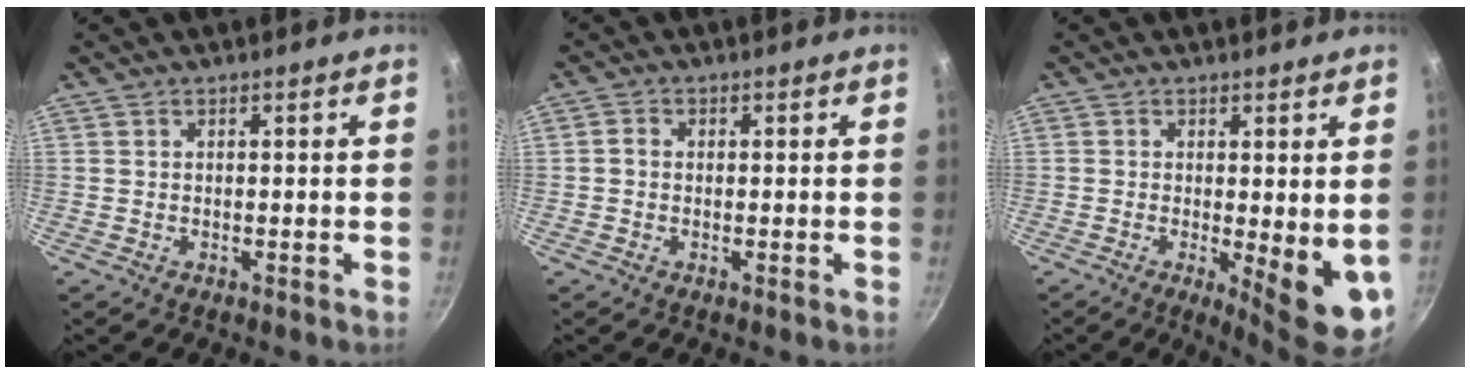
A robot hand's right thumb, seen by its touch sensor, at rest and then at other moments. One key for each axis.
{"total": 1.5, "fx": -0.2, "fy": 1.3, "fz": 0.7, "tx": -0.015, "ty": 0.008, "tz": -0.006}
{"total": 8.5, "fx": -1.1, "fy": 2.3, "fz": 8.1, "tx": -0.098, "ty": -0.013, "tz": -0.007}